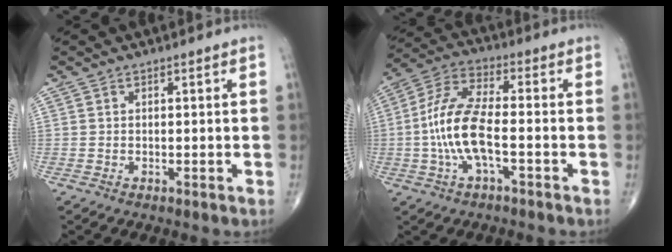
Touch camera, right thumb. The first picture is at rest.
{"total": 12.0, "force": [-2.3, 4.4, 10.9], "torque": [-0.236, 0.036, -0.047]}